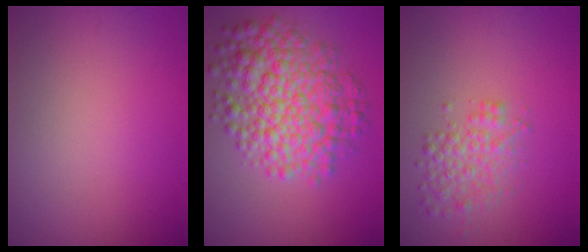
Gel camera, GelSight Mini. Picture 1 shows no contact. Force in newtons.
{"total": 7.5, "press": 7.5, "slide": 0.1}
{"total": 2.6, "press": 2.6, "slide": 0.1}